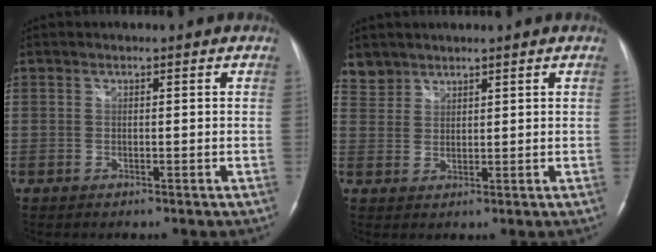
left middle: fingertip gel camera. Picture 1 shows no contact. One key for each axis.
{"total": 3.2, "fx": 2.8, "fy": 1.6, "fz": -0.4, "tx": 0.016, "ty": 0.008, "tz": 0.055}